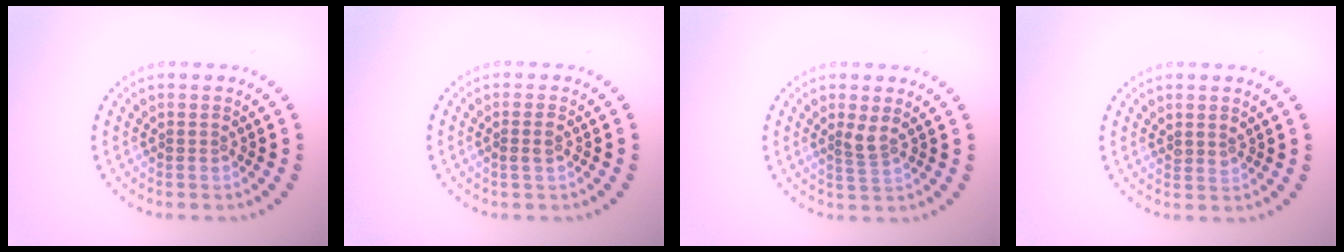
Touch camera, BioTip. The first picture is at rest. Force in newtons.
{"total": 0.9, "press": 0.9, "slide": 0.2}
{"total": 1.5, "press": 1.0, "slide": 1.0}
{"total": 0.7, "press": 0.5, "slide": 0.4}